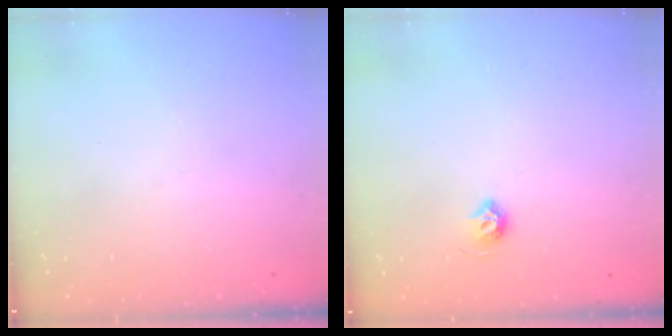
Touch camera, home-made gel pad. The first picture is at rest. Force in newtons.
{"total": 4.9, "press": 4.9, "slide": 0.7}